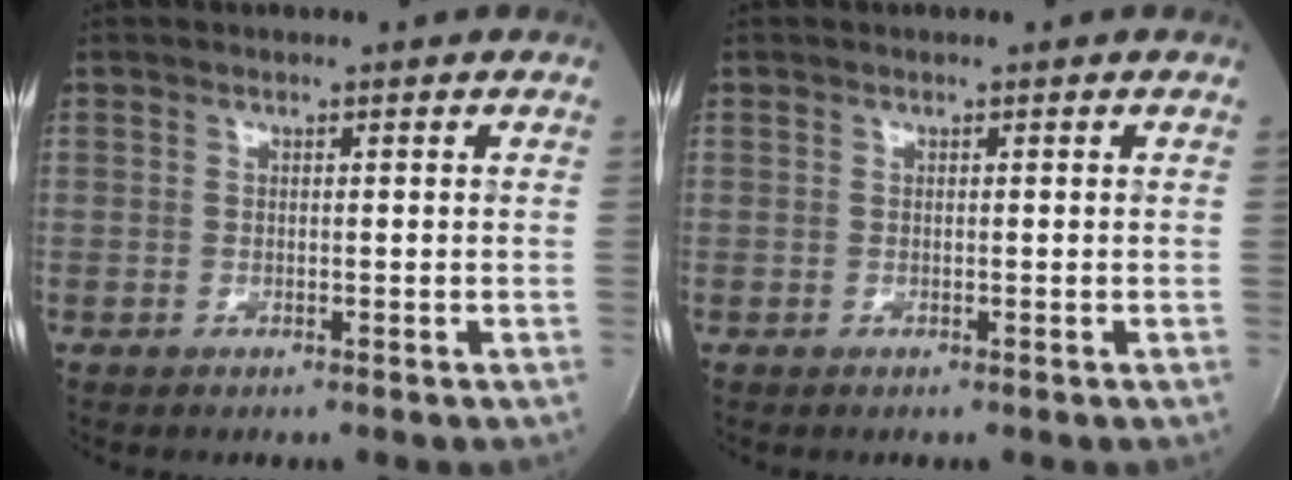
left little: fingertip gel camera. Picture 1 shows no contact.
{"total": 0.0}